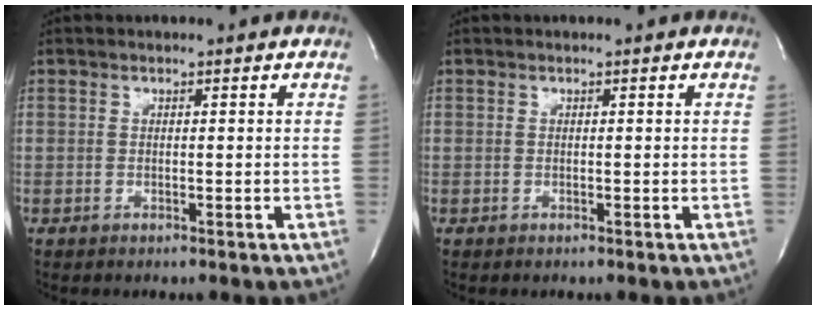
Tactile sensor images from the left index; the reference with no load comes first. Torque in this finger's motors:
{"motor_torque": [0.00, 0.00, -0.02, -0.01]}